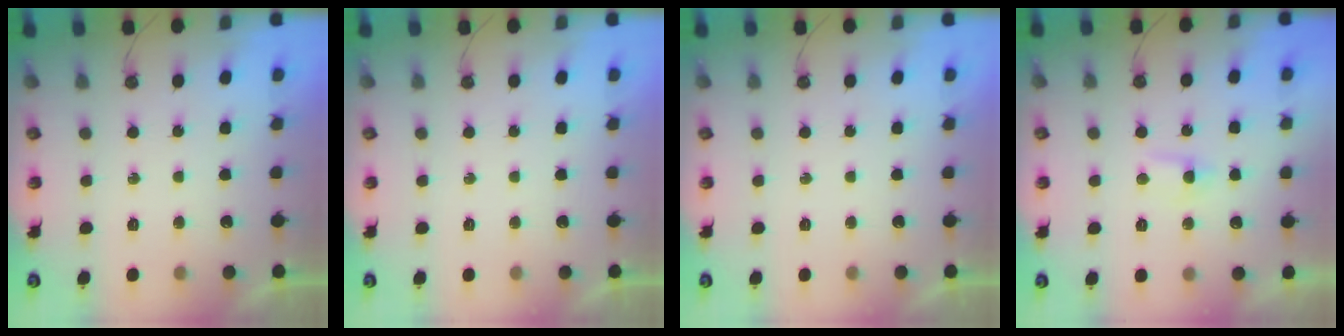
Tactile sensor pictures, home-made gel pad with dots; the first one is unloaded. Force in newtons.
{"total": 0.0}
{"total": 0.0}
{"total": 3.9, "press": 3.9, "slide": 0.5}